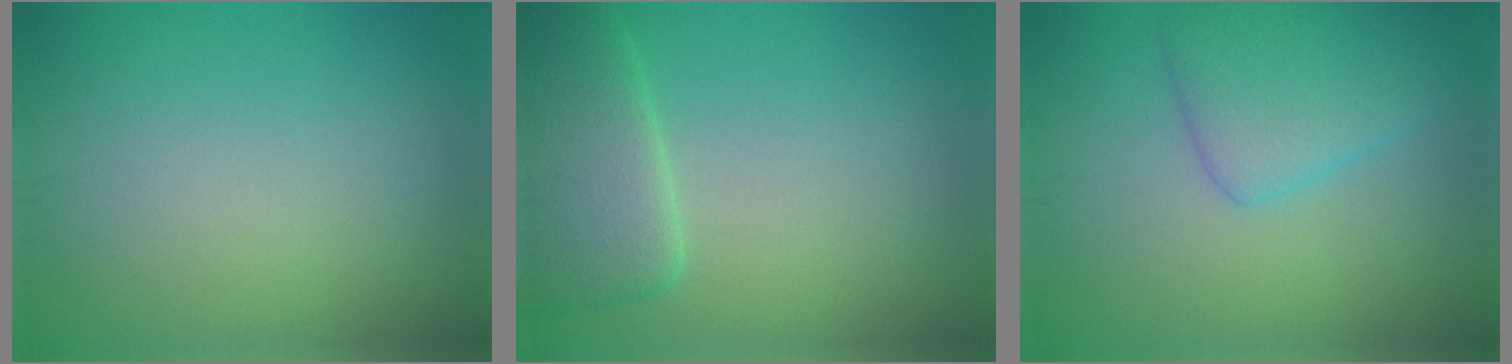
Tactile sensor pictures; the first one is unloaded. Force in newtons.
{"total": 5.0, "press": 4.9, "slide": 0.6}
{"total": 4.5, "press": 4.5, "slide": 0.2}